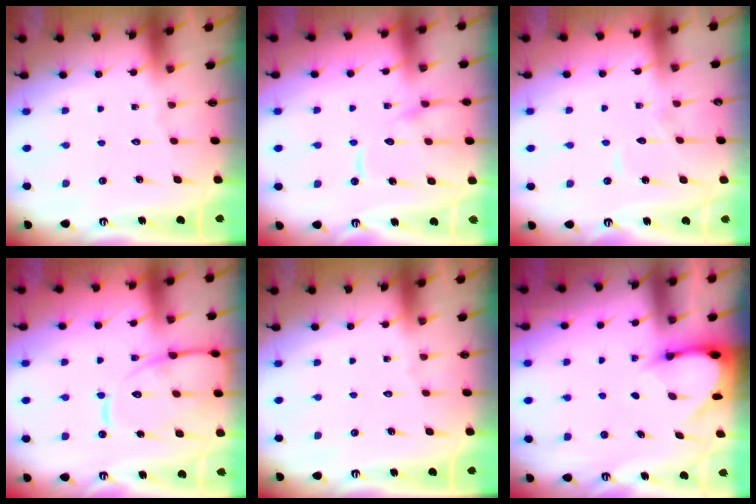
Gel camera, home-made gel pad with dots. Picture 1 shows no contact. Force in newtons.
{"total": 12.0, "press": 11.9, "slide": 1.2}
{"total": 5.3, "press": 5.2, "slide": 0.7}
{"total": 13.8, "press": 13.7, "slide": 1.3}
{"total": 0.0}
{"total": 3.4, "press": 3.4, "slide": 0.3}